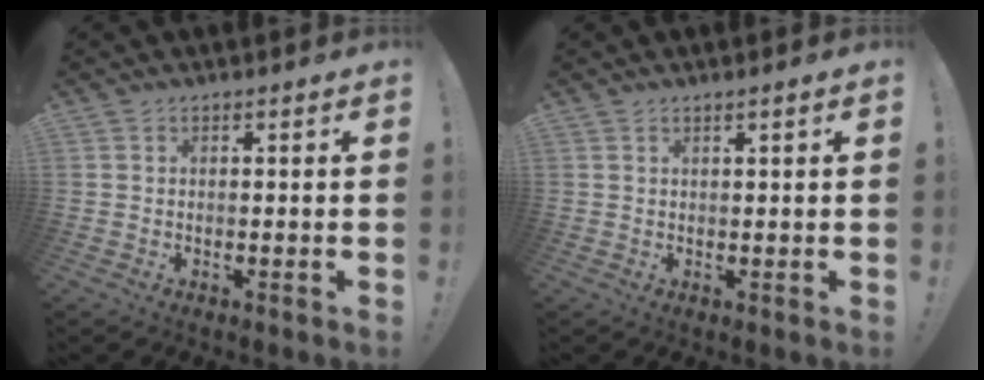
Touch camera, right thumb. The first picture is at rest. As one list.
[{"total": 1.1, "force": [0.6, -0.3, 0.9], "torque": [-0.015, 0.000, 0.009]}]